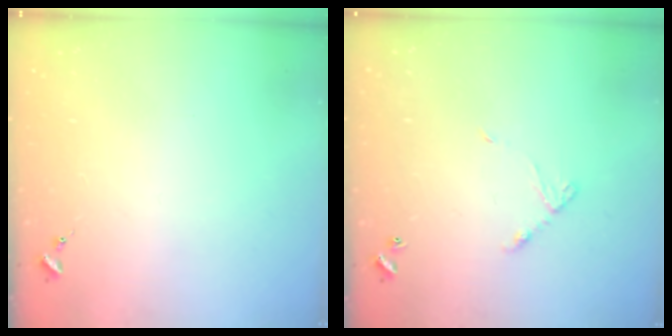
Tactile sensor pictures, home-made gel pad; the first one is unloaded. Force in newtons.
{"total": 6.2, "press": 6.2, "slide": 0.4}